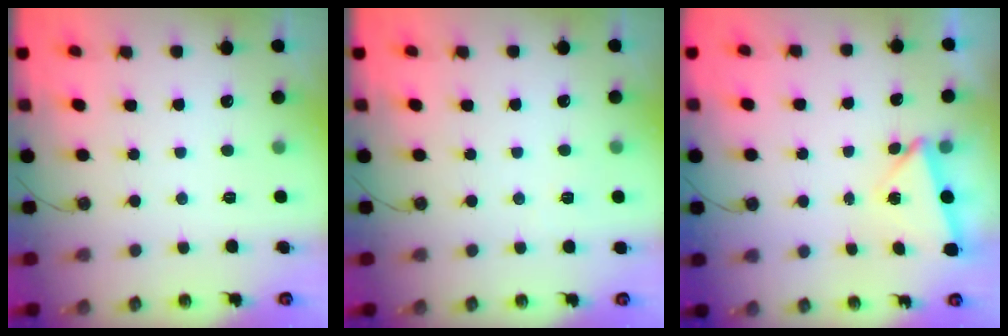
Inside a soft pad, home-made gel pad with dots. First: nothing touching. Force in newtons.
{"total": 2.2, "press": 2.1, "slide": 0.7}
{"total": 2.9, "press": 2.6, "slide": 1.2}